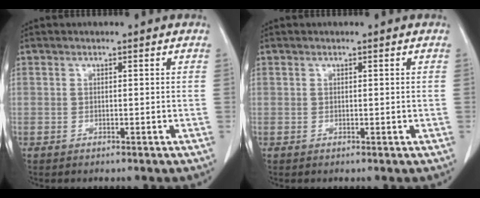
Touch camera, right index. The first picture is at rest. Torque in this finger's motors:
{"motor_torque": [-0.20, 0.17, -0.08, 0.01]}